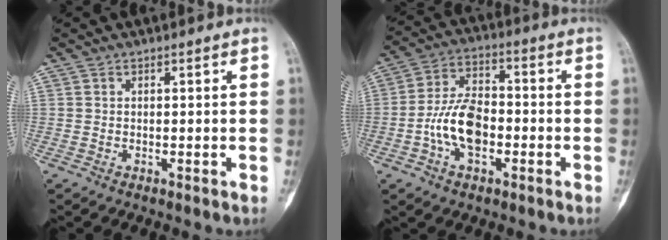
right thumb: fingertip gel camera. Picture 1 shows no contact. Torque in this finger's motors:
{"motor_torque": [0.18, -0.02, 1.11, -0.46, 0.14]}